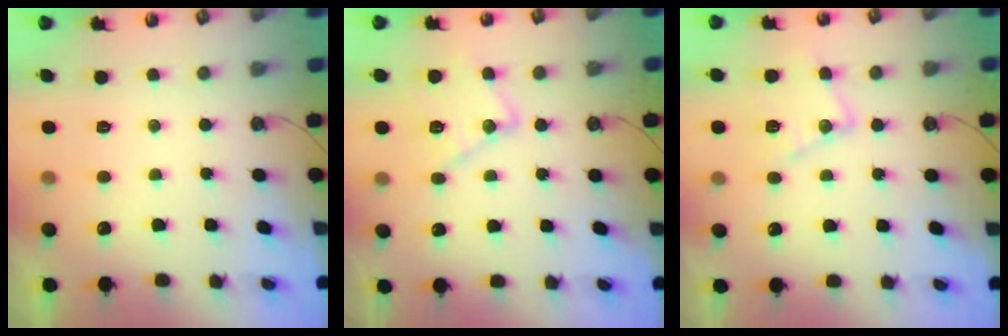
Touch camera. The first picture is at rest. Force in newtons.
{"total": 13.0, "press": 13.0, "slide": 1.0}
{"total": 11.8, "press": 11.8, "slide": 0.5}